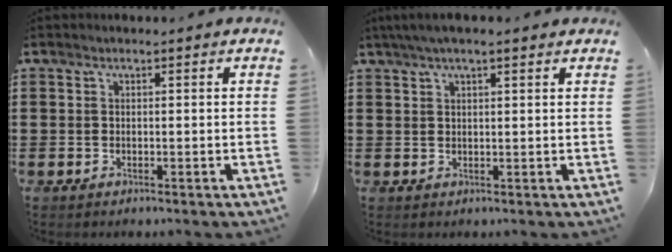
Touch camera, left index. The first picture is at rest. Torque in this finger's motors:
{"motor_torque": [1.59, -0.55, 0.53, 0.18]}